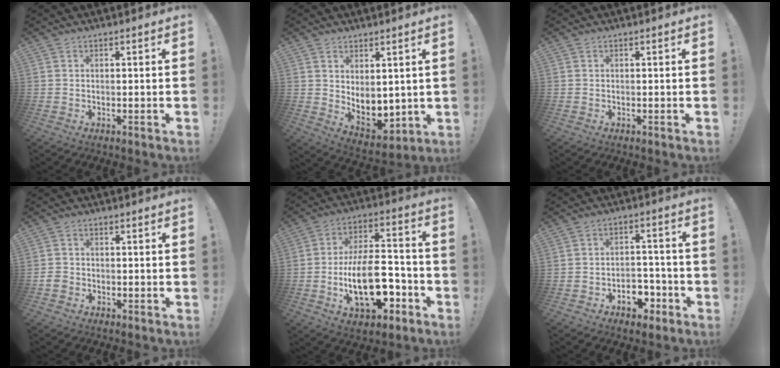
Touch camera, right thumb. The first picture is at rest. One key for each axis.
{"total": 7.3, "fx": 2.3, "fy": 5.4, "fz": 4.3, "tx": -0.045, "ty": -0.035, "tz": 0.054}
{"total": 0.0}
{"total": 2.8, "fx": -1.4, "fy": 2.1, "fz": 1.1, "tx": -0.021, "ty": 0.005, "tz": -0.026}
{"total": 20.8, "fx": -6.8, "fy": 10.6, "fz": 16.5, "tx": -0.286, "ty": 0.046, "tz": -0.104}
{"total": 8.2, "fx": -4.4, "fy": 5.8, "fz": 3.8, "tx": -0.040, "ty": 0.041, "tz": -0.070}